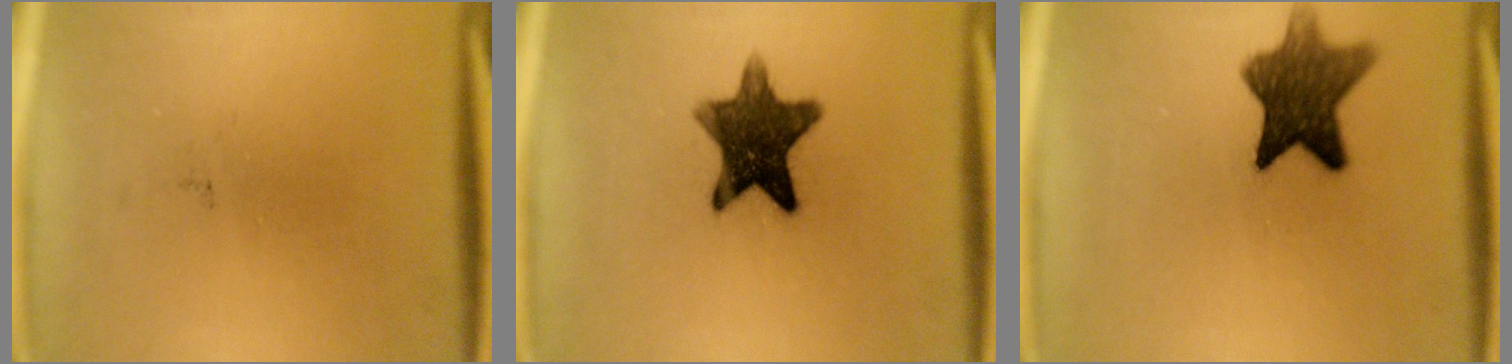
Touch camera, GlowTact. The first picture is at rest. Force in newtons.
{"total": 12.2}
{"total": 9.9}